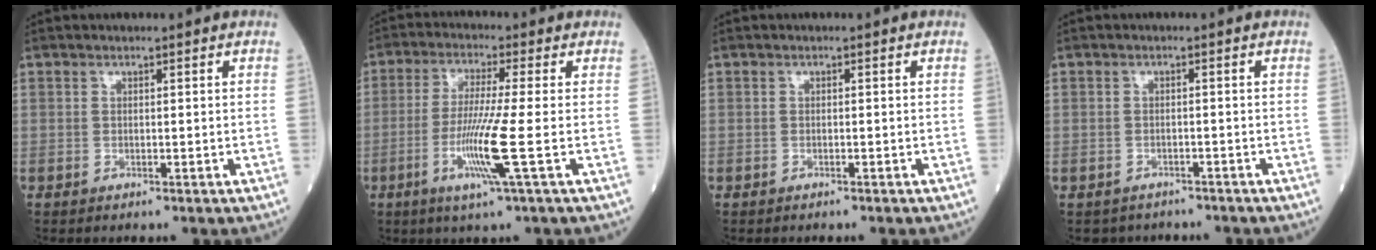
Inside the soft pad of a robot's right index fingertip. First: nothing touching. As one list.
[{"total": 9.0, "force": [-2.7, -1.1, 8.5], "torque": [-0.177, -0.021, -0.055]}, {"total": 1.2, "force": [-0.9, 0.6, 0.7], "torque": [-0.023, -0.002, -0.009]}, {"total": 5.9, "force": [-4.9, 3.2, 0.6], "torque": [-0.010, 0.012, -0.066]}]